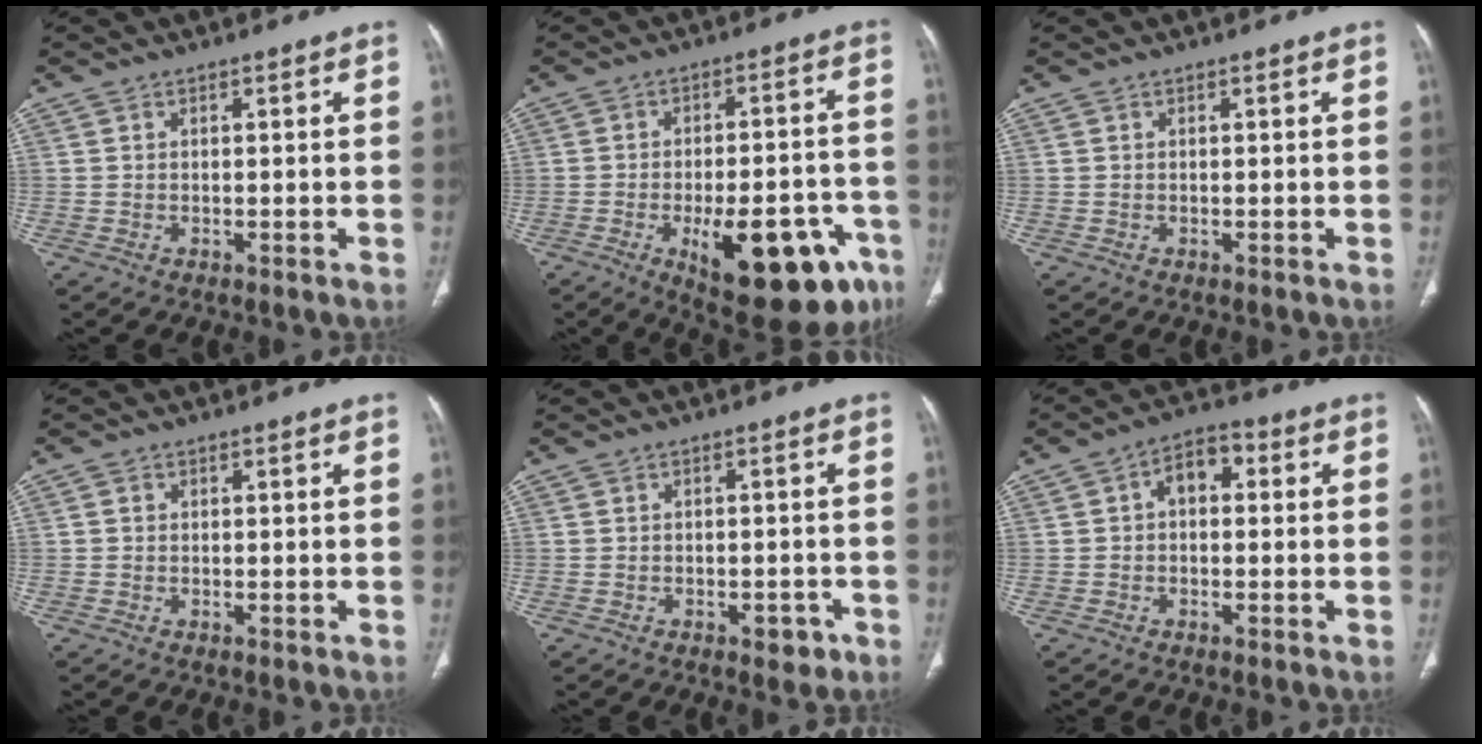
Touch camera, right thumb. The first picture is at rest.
{"total": 21.2, "force": [-9.4, 8.5, 17.0], "torque": [-0.171, 0.033, -0.113]}
{"total": 0.0}
{"total": 0.7, "force": [0.0, 0.6, 0.2], "torque": [-0.001, 0.002, 0.000]}
{"total": 5.1, "force": [-2.5, 2.6, 3.5], "torque": [-0.025, 0.012, -0.027]}
{"total": 5.6, "force": [0.6, 3.7, 4.2], "torque": [-0.047, 0.020, -0.002]}